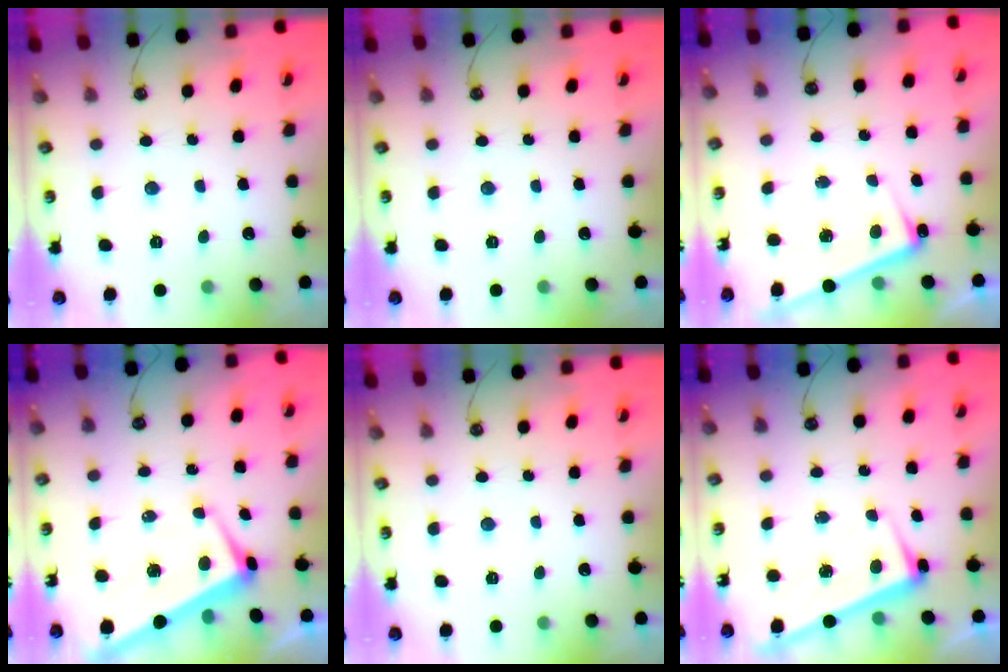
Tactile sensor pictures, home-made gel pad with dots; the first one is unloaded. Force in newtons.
{"total": 0.0}
{"total": 4.7, "press": 4.7, "slide": 0.3}
{"total": 1.7, "press": 1.4, "slide": 1.0}
{"total": 0.0}
{"total": 2.5, "press": 2.4, "slide": 0.7}